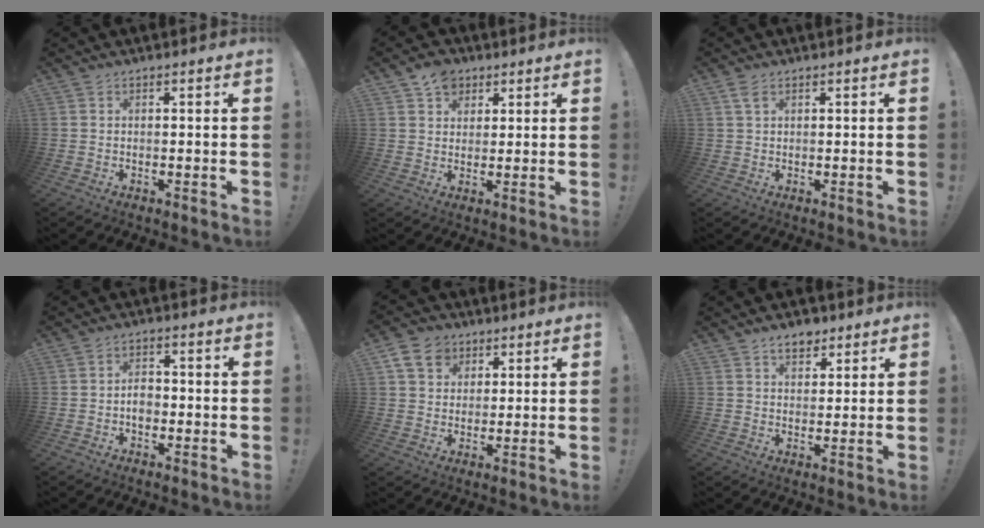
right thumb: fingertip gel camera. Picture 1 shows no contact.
{"total": 6.7, "force": [3.9, 5.1, 1.9], "torque": [-0.028, -0.012, 0.075]}
{"total": 2.4, "force": [1.3, 1.1, 1.7], "torque": [-0.033, 0.000, 0.025]}
{"total": 5.5, "force": [-1.0, 4.0, 3.6], "torque": [-0.052, 0.002, -0.022]}
{"total": 9.1, "force": [4.3, 7.3, 3.2], "torque": [-0.050, -0.014, 0.086]}
{"total": 5.8, "force": [3.9, 3.7, 2.2], "torque": [-0.017, -0.018, 0.069]}